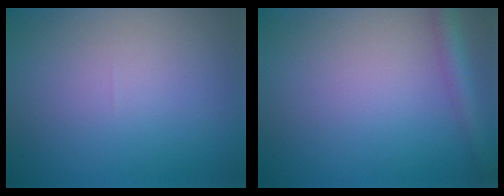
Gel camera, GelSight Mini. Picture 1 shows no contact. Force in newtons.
{"total": 2.7, "press": 2.7, "slide": 0.2}